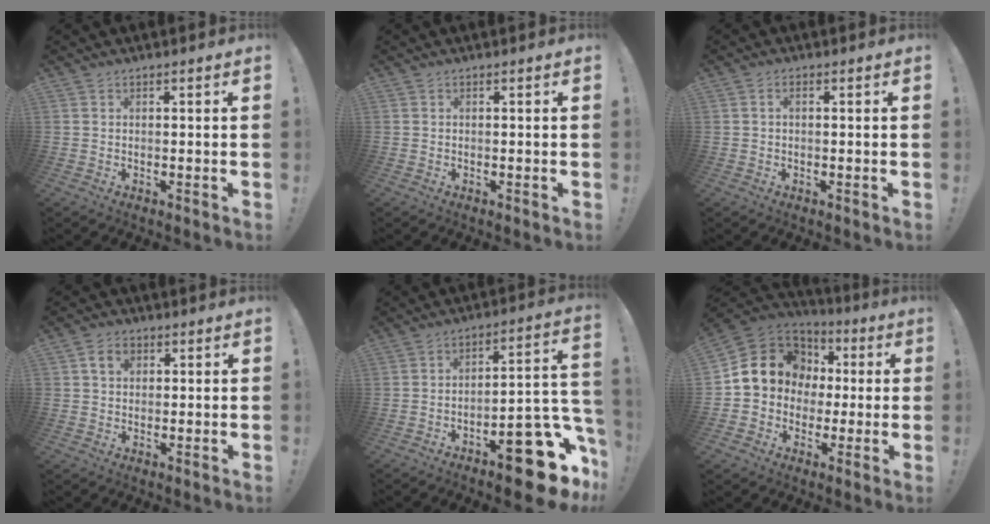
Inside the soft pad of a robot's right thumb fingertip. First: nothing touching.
{"total": 0.0}
{"total": 1.2, "force": [0.0, 0.7, 1.0], "torque": [-0.025, 0.007, 0.000]}
{"total": 4.9, "force": [1.6, 3.7, 2.7], "torque": [-0.043, 0.009, 0.030]}
{"total": 18.7, "force": [-11.5, 6.3, 13.3], "torque": [-0.127, 0.075, -0.178]}
{"total": 15.0, "force": [3.6, 13.0, 6.5], "torque": [-0.101, -0.002, 0.090]}